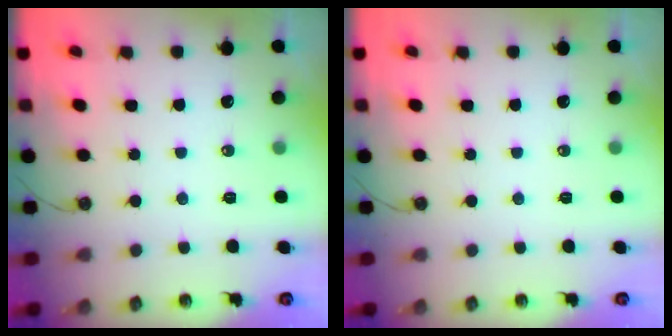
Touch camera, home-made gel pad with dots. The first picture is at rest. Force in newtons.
{"total": 0.0}